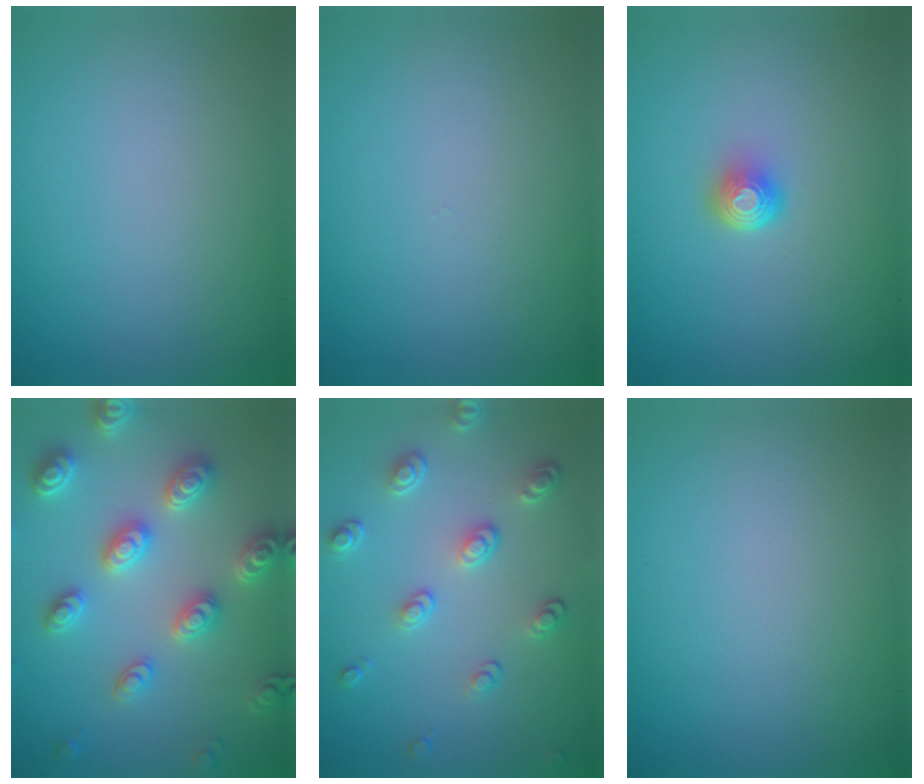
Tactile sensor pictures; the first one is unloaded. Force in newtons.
{"total": 0.0}
{"total": 2.0, "press": 1.3, "slide": 1.5}
{"total": 5.3, "press": 5.2, "slide": 1.2}
{"total": 3.7, "press": 2.9, "slide": 2.2}
{"total": 0.0}